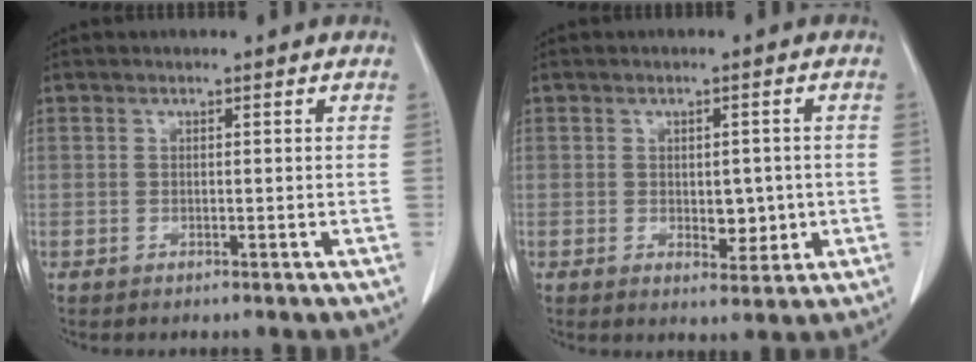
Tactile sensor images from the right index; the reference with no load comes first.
{"total": 4.1, "force": [-0.4, 2.4, 3.4], "torque": [-0.038, -0.002, 0.004]}